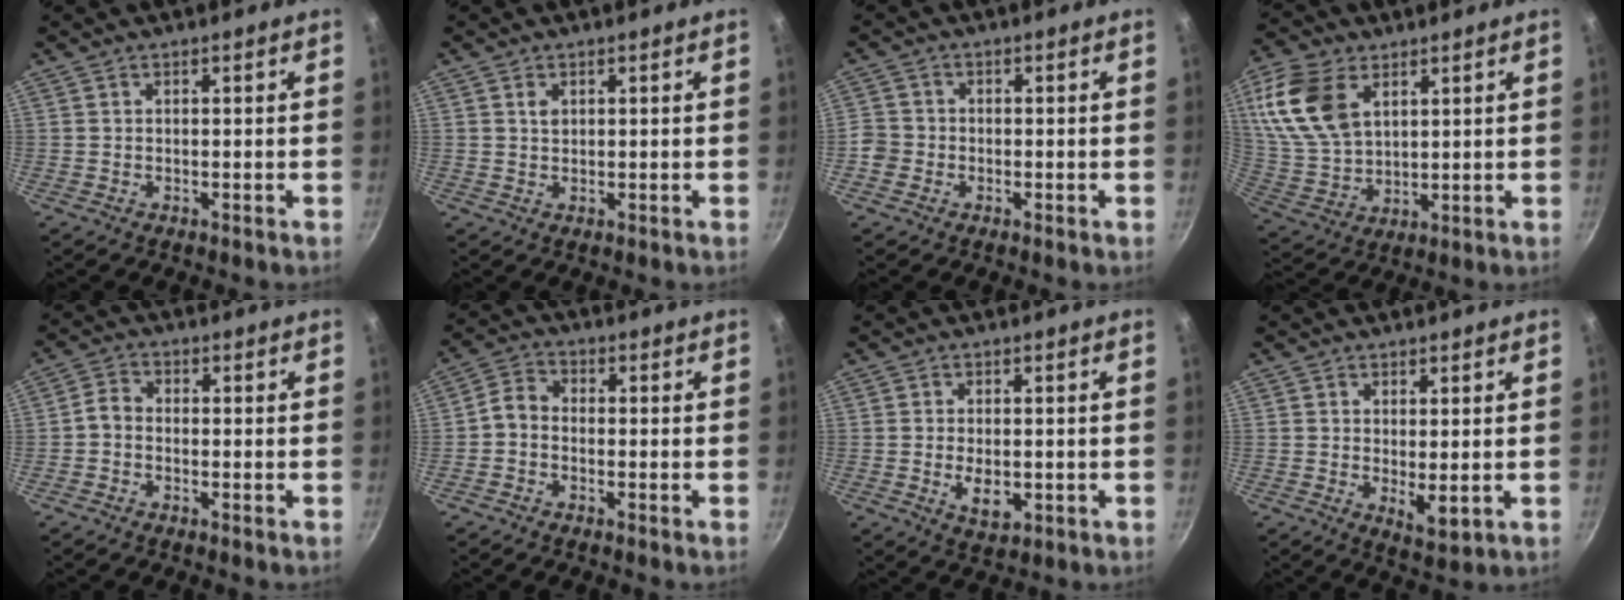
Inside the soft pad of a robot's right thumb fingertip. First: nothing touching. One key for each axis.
{"total": 1.5, "fx": 0.6, "fy": 1.1, "fz": 0.9, "tx": -0.013, "ty": 0.001, "tz": 0.010}
{"total": 4.0, "fx": -1.6, "fy": 3.5, "fz": 1.2, "tx": -0.010, "ty": 0.020, "tz": -0.034}
{"total": 15.8, "fx": 6.3, "fy": 9.9, "fz": 10.6, "tx": -0.204, "ty": -0.021, "tz": 0.131}
{"total": 2.7, "fx": -1.2, "fy": 2.0, "fz": 1.5, "tx": -0.036, "ty": 0.017, "tz": -0.033}
{"total": 3.6, "fx": -1.4, "fy": 2.6, "fz": 2.1, "tx": -0.046, "ty": 0.028, "tz": -0.041}
{"total": 5.3, "fx": -1.0, "fy": 3.2, "fz": 4.2, "tx": -0.064, "ty": -0.004, "tz": -0.009}
{"total": 4.3, "fx": 0.1, "fy": 1.8, "fz": 3.9, "tx": -0.061, "ty": -0.020, "tz": 0.005}